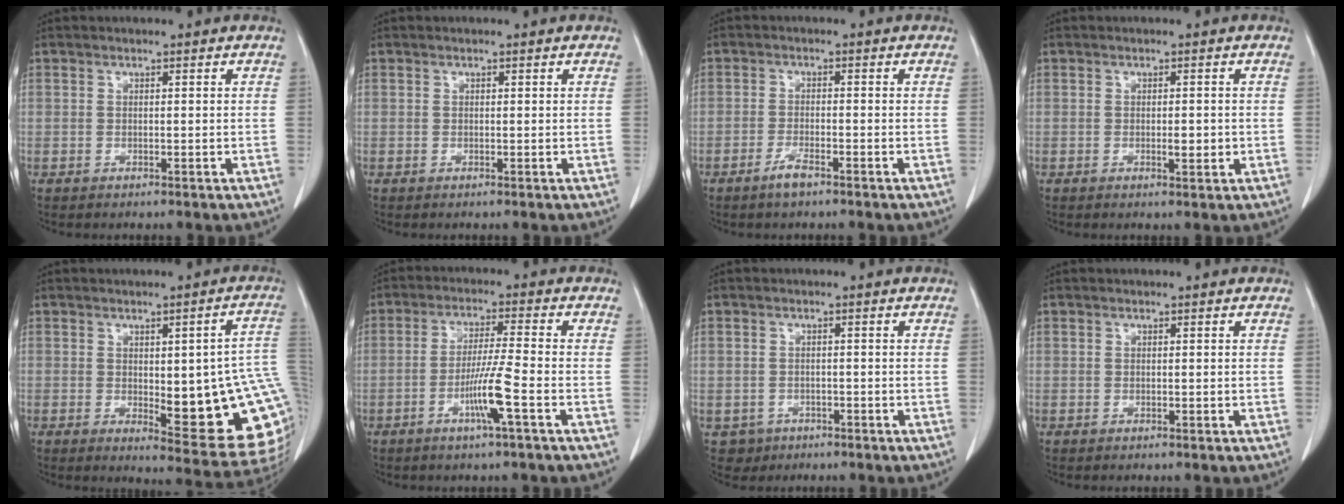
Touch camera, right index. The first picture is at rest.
{"total": 0.0}
{"total": 2.7, "force": [-1.9, 0.3, 1.9], "torque": [-0.039, -0.001, -0.035]}
{"total": 2.1, "force": [-0.3, 0.6, 2.0], "torque": [-0.032, -0.002, -0.002]}
{"total": 18.9, "force": [-0.6, 4.5, 18.4], "torque": [-0.157, 0.005, 0.010]}
{"total": 7.0, "force": [-2.7, -0.8, 6.4], "torque": [-0.124, -0.007, -0.053]}
{"total": 3.1, "force": [-1.3, 2.8, 0.0], "torque": [0.003, 0.010, -0.016]}
{"total": 0.0}